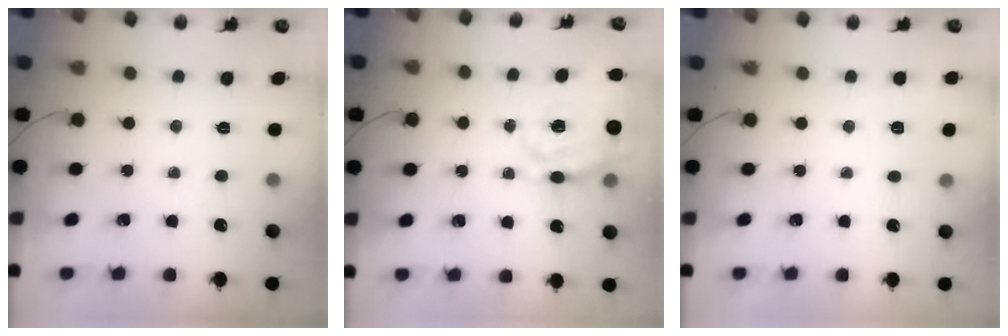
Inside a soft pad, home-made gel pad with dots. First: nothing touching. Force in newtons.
{"total": 15.4, "press": 14.6, "slide": 4.8}
{"total": 7.8, "press": 7.6, "slide": 1.8}